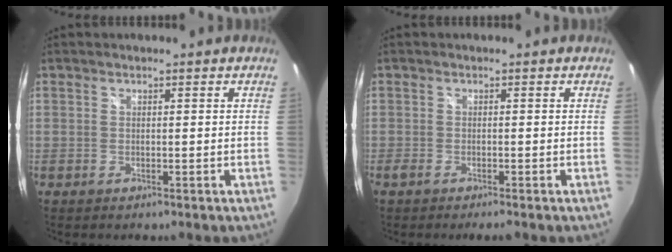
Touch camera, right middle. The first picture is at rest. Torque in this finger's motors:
{"motor_torque": [0.77, -0.67, 0.11, 0.06]}